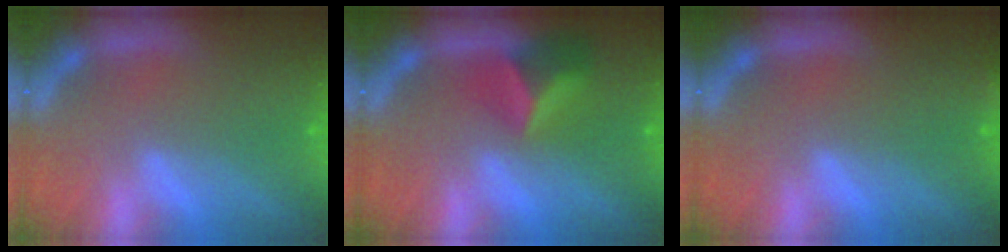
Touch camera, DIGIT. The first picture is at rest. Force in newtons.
{"total": 4.4}
{"total": 0.9}